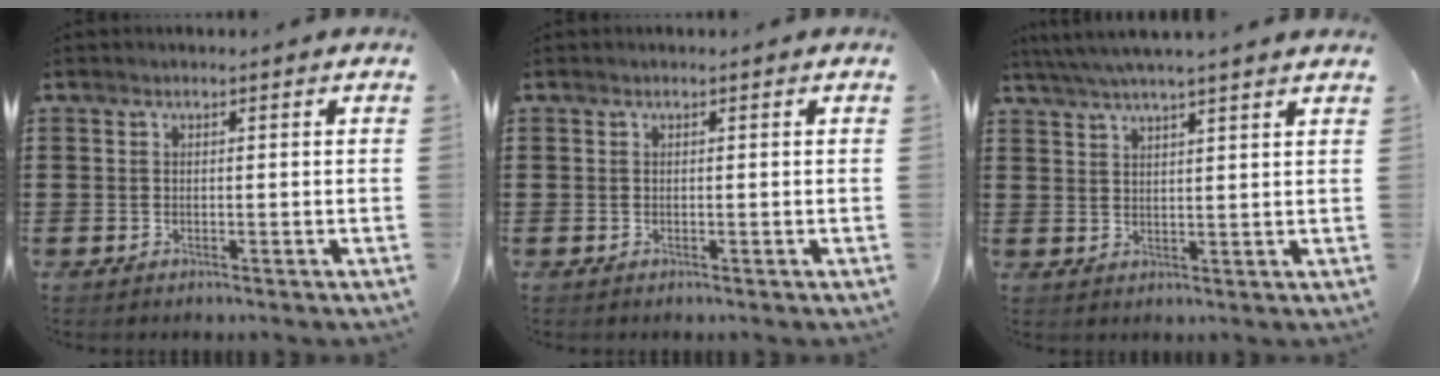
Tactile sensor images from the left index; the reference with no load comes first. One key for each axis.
{"total": 0.0}
{"total": 4.1, "fx": 3.7, "fy": -0.4, "fz": 1.8, "tx": -0.045, "ty": -0.009, "tz": 0.066}